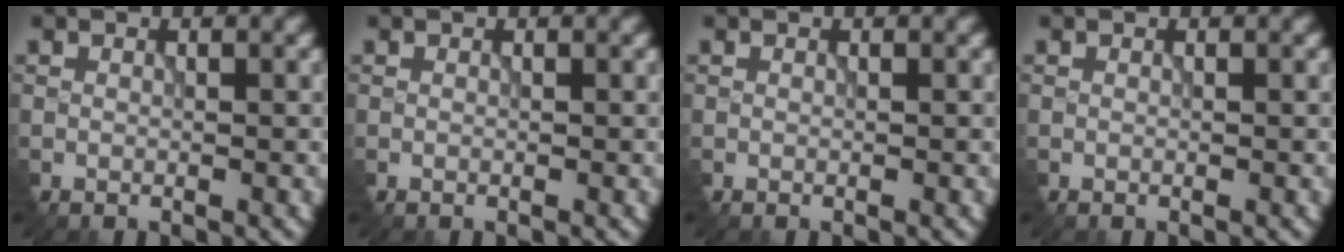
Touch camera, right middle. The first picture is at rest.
{"total": 0.0}
{"total": 0.0}
{"total": 0.0}